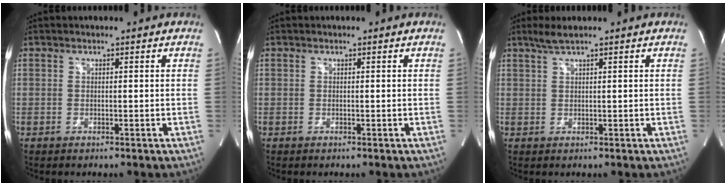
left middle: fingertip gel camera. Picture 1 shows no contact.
{"total": 0.0}
{"total": 2.3, "force": [1.8, -0.2, 1.4], "torque": [-0.041, 0.007, 0.041]}